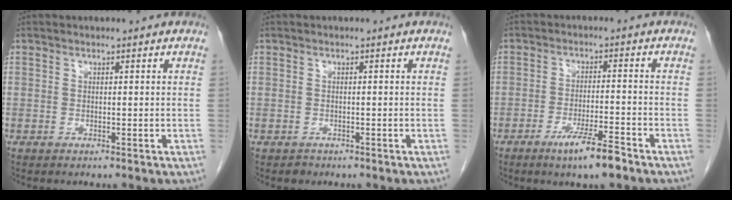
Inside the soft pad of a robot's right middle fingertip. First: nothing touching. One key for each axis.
{"total": 0.8, "fx": -0.6, "fy": 0.5, "fz": -0.1, "tx": -0.004, "ty": 0.002, "tz": -0.011}
{"total": 6.5, "fx": -4.5, "fy": 0.3, "fz": 4.8, "tx": -0.084, "ty": -0.009, "tz": -0.077}